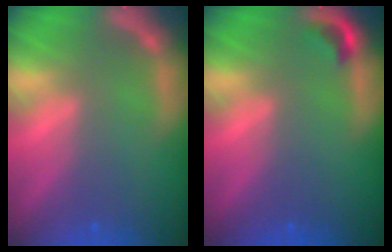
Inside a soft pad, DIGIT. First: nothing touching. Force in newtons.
{"total": 1.4}